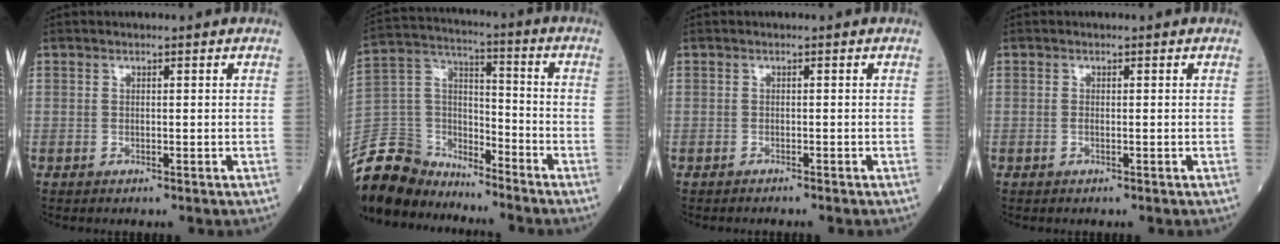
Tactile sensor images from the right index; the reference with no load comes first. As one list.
[{"total": 14.4, "force": [-13.2, 5.1, 2.4], "torque": [-0.054, 0.039, -0.254]}, {"total": 1.0, "force": [-0.9, 0.0, 0.3], "torque": [-0.007, 0.000, -0.013]}, {"total": 0.6, "force": [-0.1, 0.1, 0.5], "torque": [-0.012, 0.000, -0.003]}]